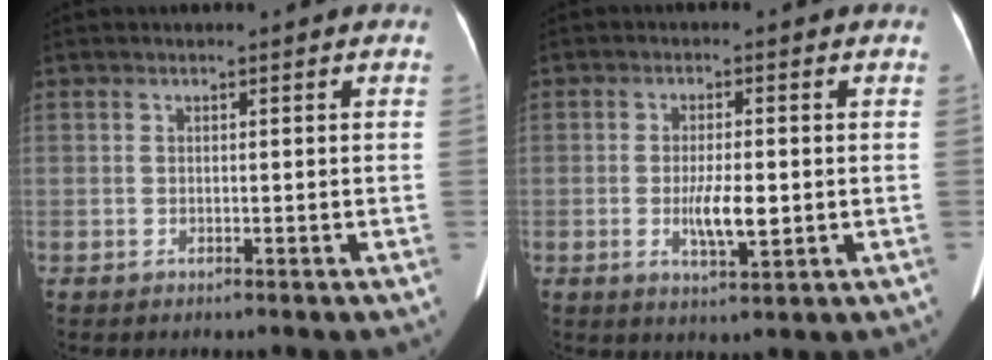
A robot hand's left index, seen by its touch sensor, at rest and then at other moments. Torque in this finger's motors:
{"motor_torque": [0.25, 0.11, 0.15, 0.09]}